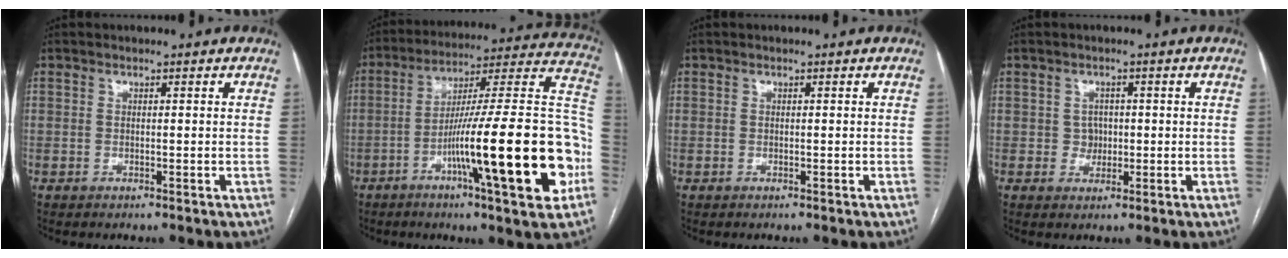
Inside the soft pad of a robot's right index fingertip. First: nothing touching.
{"total": 26.2, "force": [-8.0, 1.5, 24.9], "torque": [-0.313, 0.003, -0.129]}
{"total": 0.0}
{"total": 2.3, "force": [0.0, 2.2, 0.8], "torque": [-0.006, 0.004, 0.001]}